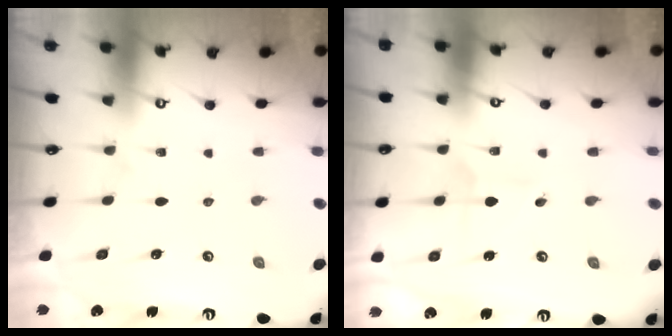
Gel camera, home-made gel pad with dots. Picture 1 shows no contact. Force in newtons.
{"total": 2.0, "press": 2.0, "slide": 0.3}